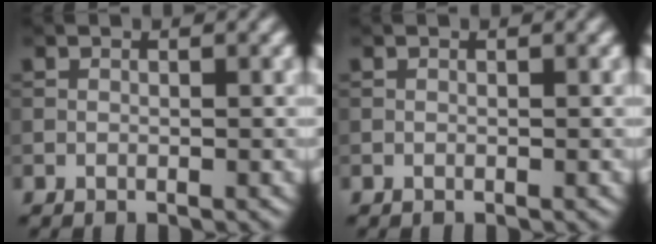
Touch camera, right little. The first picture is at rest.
{"total": 0.0}